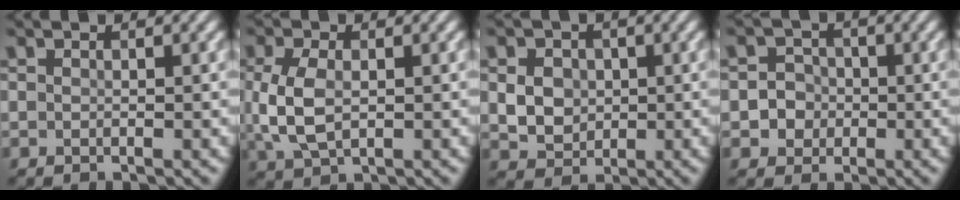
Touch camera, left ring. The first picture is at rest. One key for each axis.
{"total": 4.5, "fx": 0.0, "fy": 2.8, "fz": 3.6, "tx": -0.090, "ty": -0.001, "tz": 0.004}
{"total": 3.4, "fx": 0.3, "fy": 2.8, "fz": 1.8, "tx": -0.038, "ty": -0.004, "tz": 0.005}
{"total": 3.0, "fx": -0.4, "fy": 2.8, "fz": 0.9, "tx": 0.008, "ty": 0.003, "tz": -0.024}